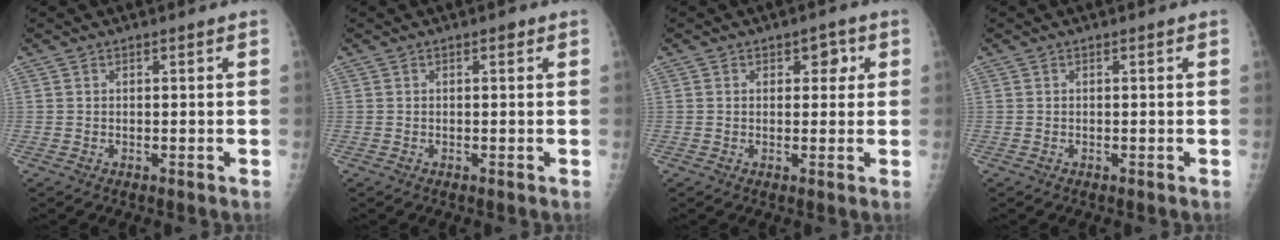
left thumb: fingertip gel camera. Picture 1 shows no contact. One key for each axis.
{"total": 0.7, "fx": 0.3, "fy": 0.4, "fz": 0.5, "tx": -0.002, "ty": 0.001, "tz": 0.001}
{"total": 3.8, "fx": 1.1, "fy": 2.7, "fz": 2.4, "tx": -0.001, "ty": 0.001, "tz": 0.009}
{"total": 0.0}